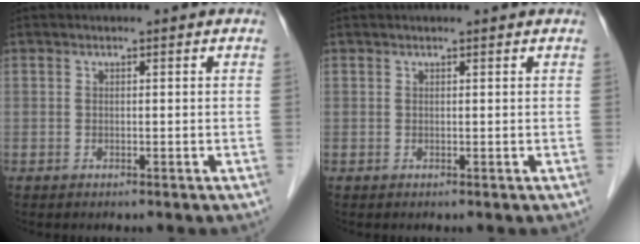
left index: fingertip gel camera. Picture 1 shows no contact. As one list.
[{"total": 2.0, "force": [1.9, 0.0, 0.7], "torque": [-0.009, 0.019, 0.024]}]